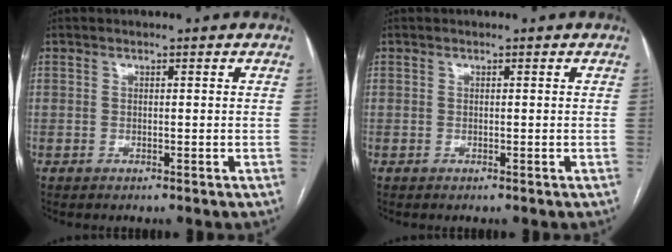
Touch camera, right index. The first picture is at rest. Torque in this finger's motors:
{"motor_torque": [0.00, 0.00, 0.00, 0.00]}